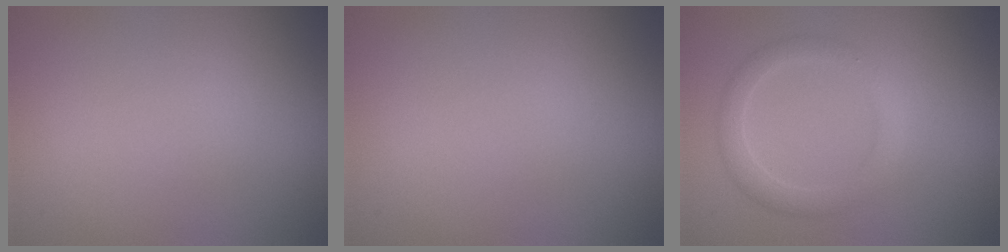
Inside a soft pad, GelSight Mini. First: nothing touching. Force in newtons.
{"total": 0.0}
{"total": 2.3, "press": 2.3, "slide": 0.1}